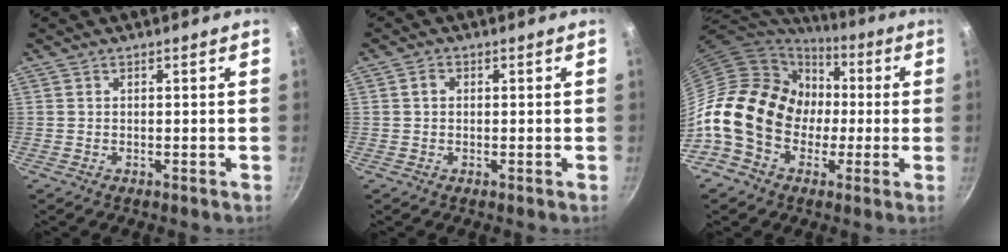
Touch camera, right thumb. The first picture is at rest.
{"total": 1.6, "force": [0.3, 1.3, 0.9], "torque": [-0.014, 0.006, 0.002]}
{"total": 20.6, "force": [-1.4, 16.3, 12.4], "torque": [-0.198, 0.052, -0.026]}